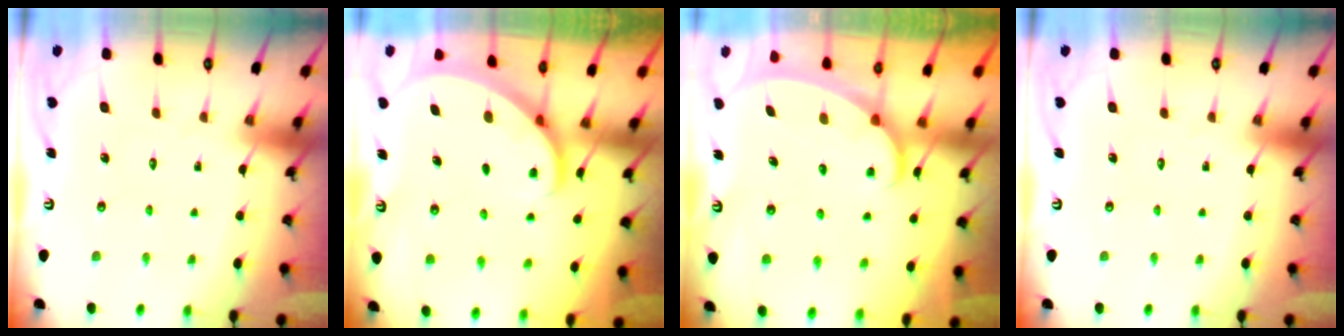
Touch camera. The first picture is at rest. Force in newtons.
{"total": 2.6, "press": 2.6, "slide": 0.2}
{"total": 2.5, "press": 2.5, "slide": 0.4}
{"total": 0.0}